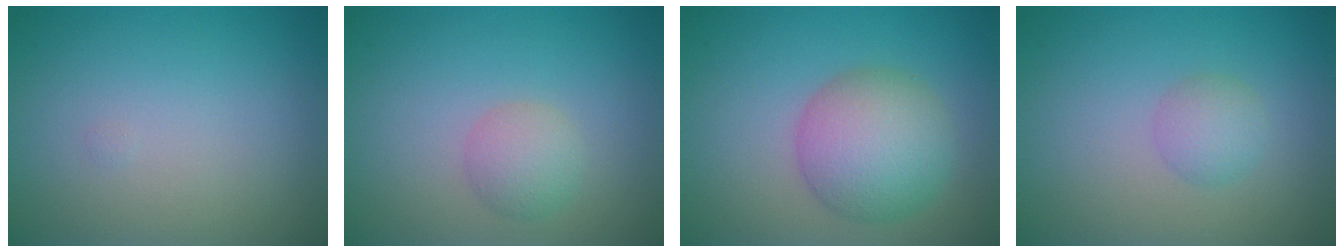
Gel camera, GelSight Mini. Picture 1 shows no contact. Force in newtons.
{"total": 2.2, "press": 2.2, "slide": 0.0}
{"total": 6.2, "press": 6.1, "slide": 0.3}
{"total": 1.9, "press": 1.9, "slide": 0.0}